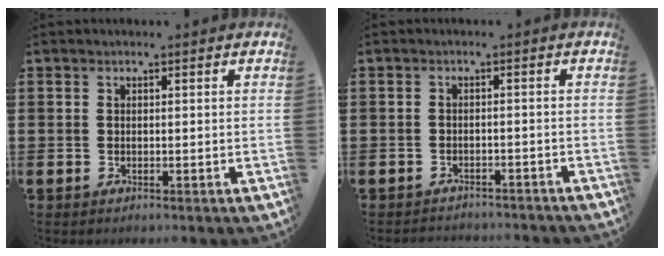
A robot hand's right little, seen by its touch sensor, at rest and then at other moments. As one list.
[{"total": 1.4, "force": [-1.4, 0.0, -0.1], "torque": [-0.002, 0.004, -0.030]}]